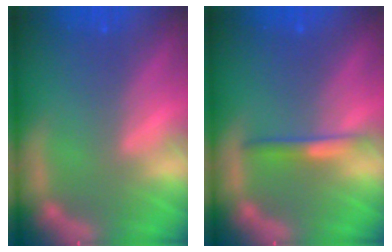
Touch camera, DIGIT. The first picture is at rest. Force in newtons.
{"total": 2.0}